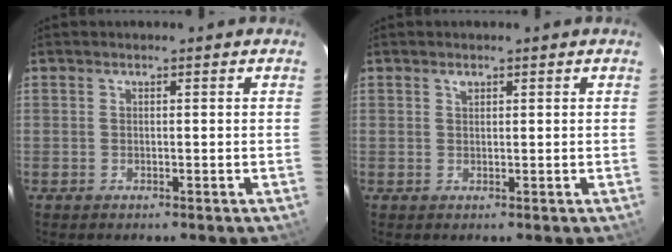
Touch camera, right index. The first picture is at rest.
{"total": 0.8, "force": [0.6, 0.4, 0.3], "torque": [-0.005, 0.002, 0.011]}